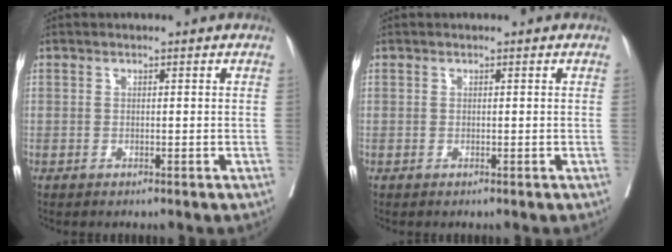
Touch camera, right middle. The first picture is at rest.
{"total": 0.0}